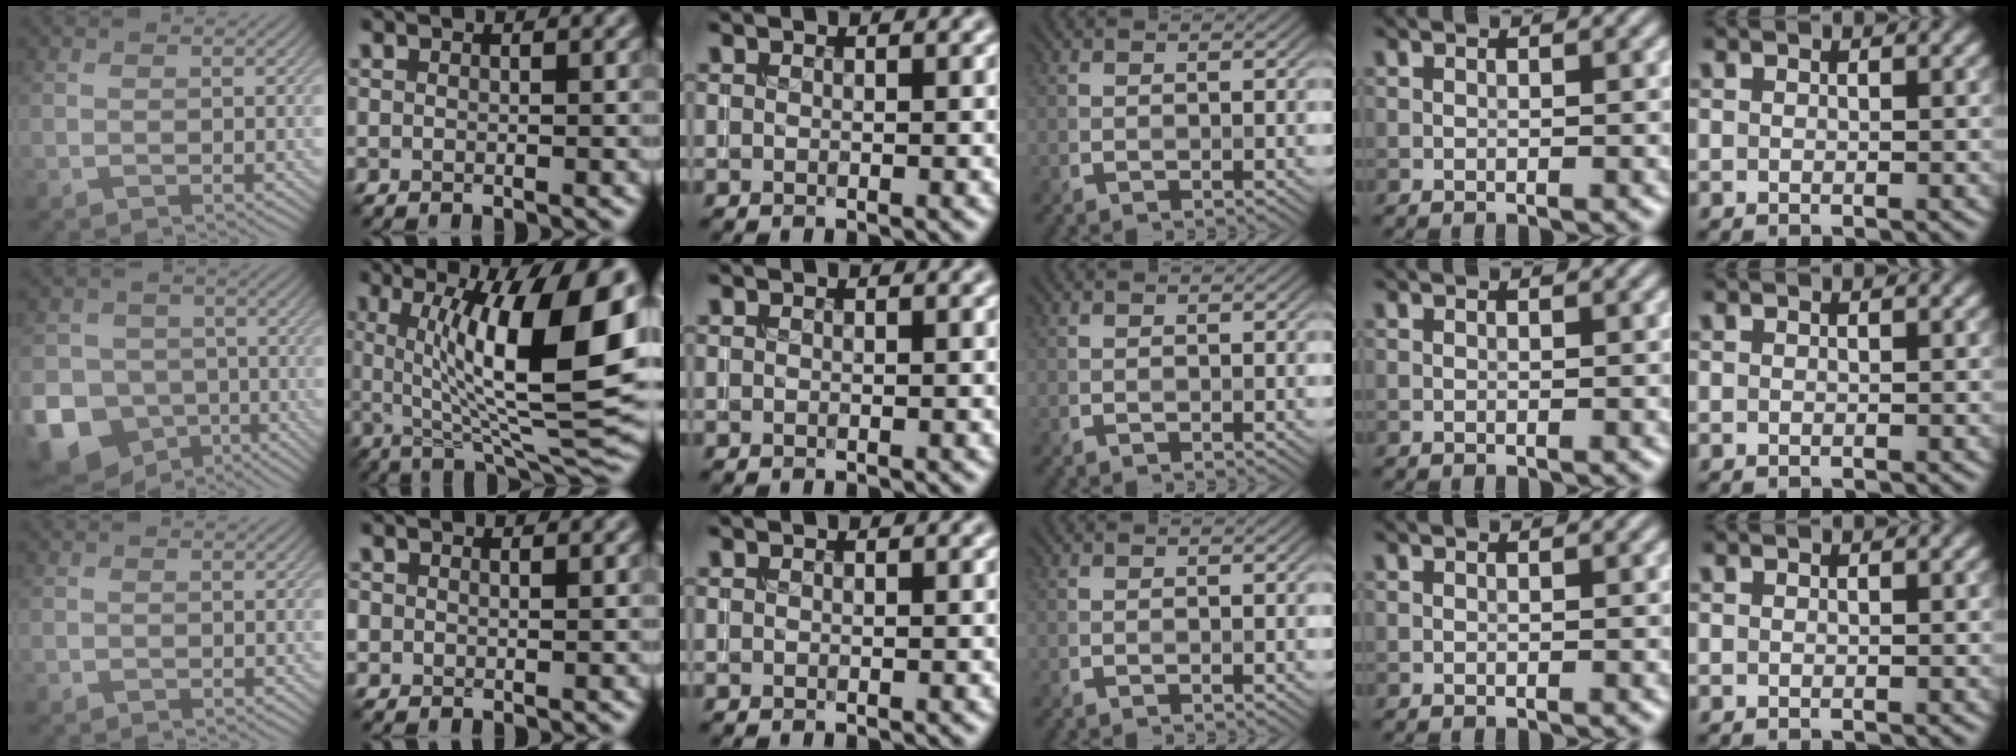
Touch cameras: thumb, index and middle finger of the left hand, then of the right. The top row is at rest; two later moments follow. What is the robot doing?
{"motion": "insert", "object": "coin"}